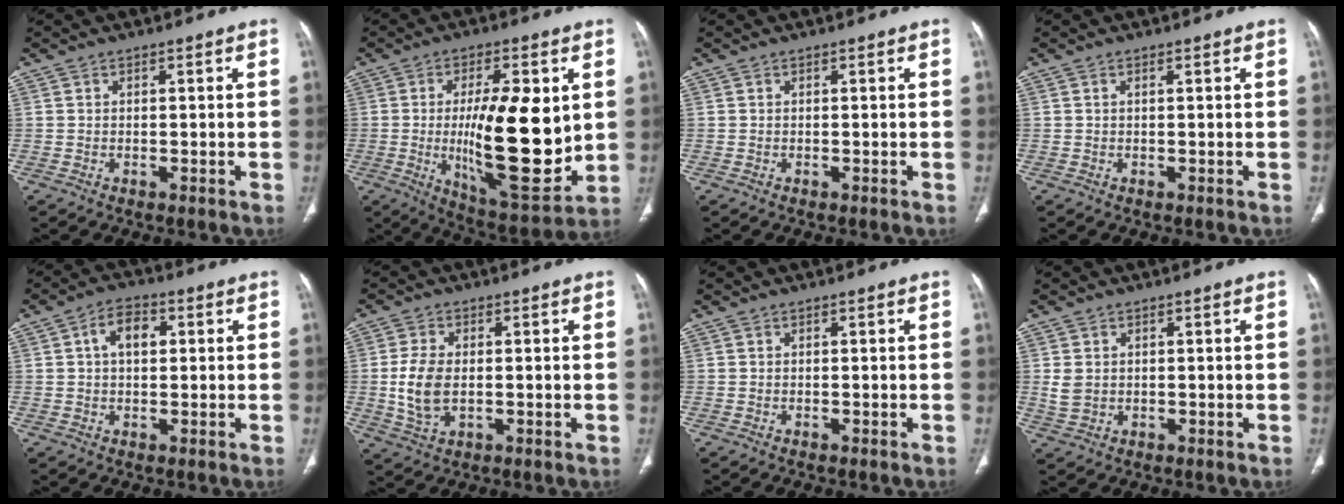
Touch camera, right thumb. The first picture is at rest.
{"total": 20.8, "force": [0.6, 6.9, 19.7], "torque": [-0.291, -0.033, 0.021]}
{"total": 0.0}
{"total": 0.0}
{"total": 6.2, "force": [1.5, 3.9, 4.6], "torque": [-0.064, 0.006, 0.018]}
{"total": 7.4, "force": [-0.2, 4.2, 6.0], "torque": [-0.130, -0.004, 0.001]}
{"total": 0.0}
{"total": 3.1, "force": [0.6, 2.4, 1.9], "torque": [-0.036, -0.002, 0.017]}